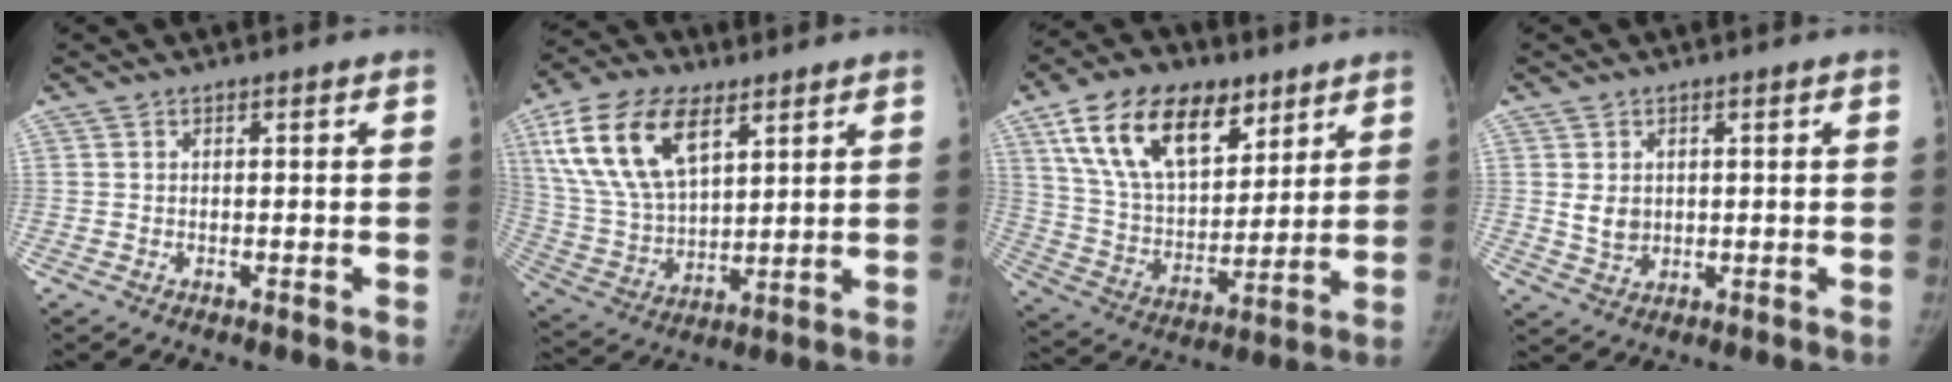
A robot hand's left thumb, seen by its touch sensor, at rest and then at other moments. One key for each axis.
{"total": 19.0, "fx": 8.9, "fy": 10.0, "fz": 13.4, "tx": -0.244, "ty": -0.022, "tz": 0.170}
{"total": 21.7, "fx": 11.7, "fy": 12.1, "fz": 13.6, "tx": -0.209, "ty": -0.031, "tz": 0.210}
{"total": 3.8, "fx": 0.6, "fy": 3.1, "fz": 2.1, "tx": -0.018, "ty": -0.009, "tz": 0.020}